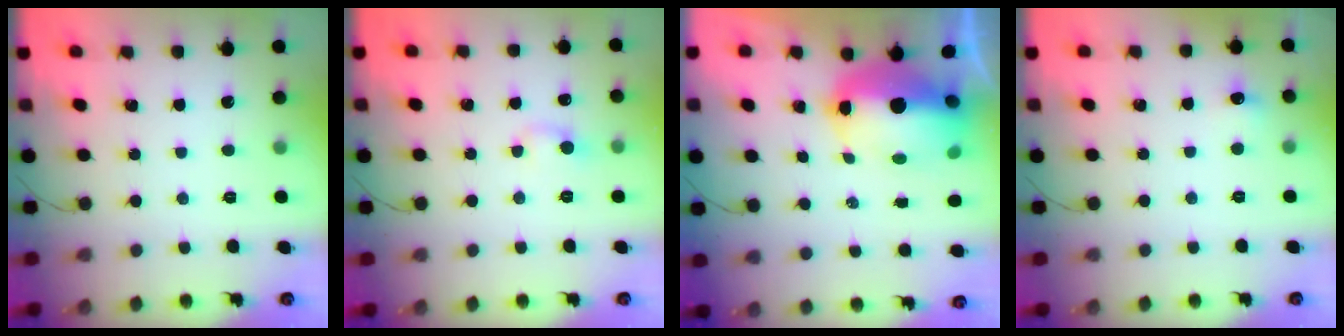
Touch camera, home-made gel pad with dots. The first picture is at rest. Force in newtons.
{"total": 3.8, "press": 3.6, "slide": 1.2}
{"total": 14.3, "press": 14.1, "slide": 2.3}
{"total": 4.5, "press": 4.3, "slide": 1.3}